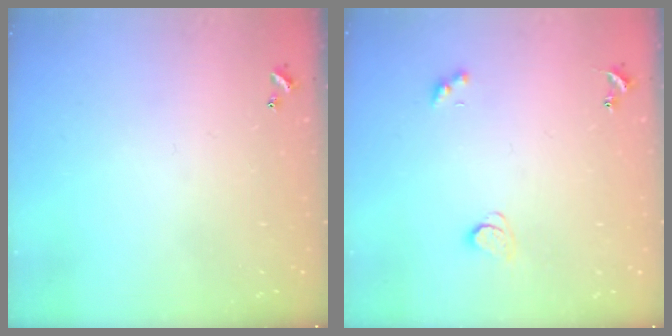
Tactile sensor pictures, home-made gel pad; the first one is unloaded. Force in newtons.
{"total": 2.2, "press": 2.2, "slide": 0.5}